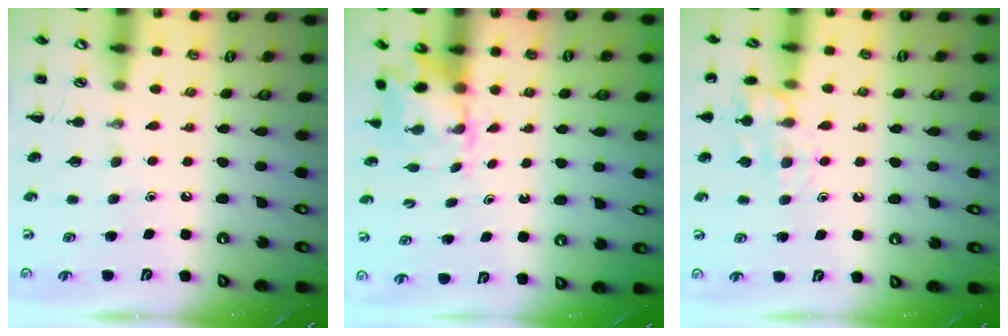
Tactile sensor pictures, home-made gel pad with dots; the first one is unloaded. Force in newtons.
{"total": 2.3, "press": 2.3, "slide": 0.5}
{"total": 11.1, "press": 11.1, "slide": 0.5}